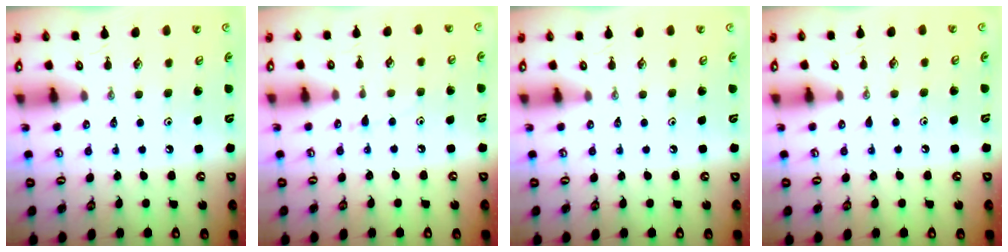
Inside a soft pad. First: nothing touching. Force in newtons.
{"total": 3.9, "press": 3.9, "slide": 0.5}
{"total": 0.0}
{"total": 3.7, "press": 3.7, "slide": 0.5}